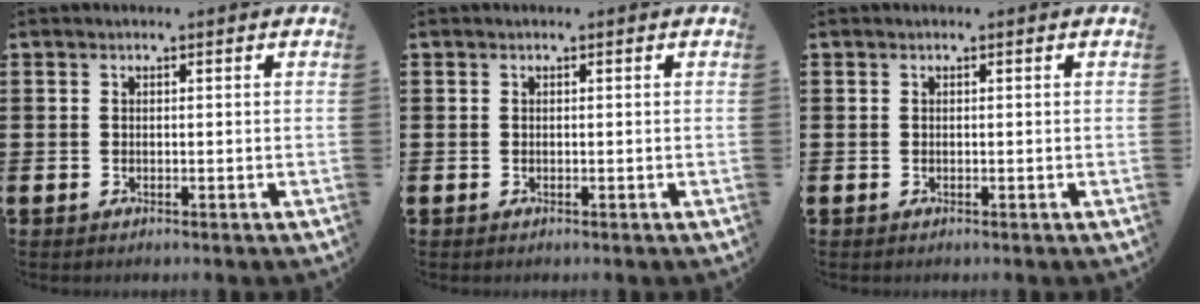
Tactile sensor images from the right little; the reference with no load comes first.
{"total": 0.0}
{"total": 0.0}